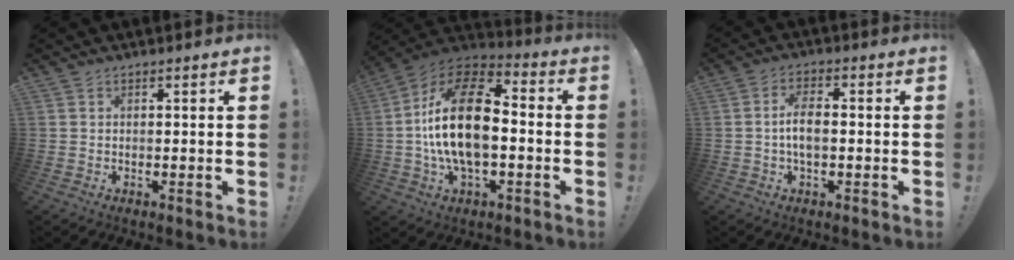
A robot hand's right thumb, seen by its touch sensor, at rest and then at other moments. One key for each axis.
{"total": 21.5, "fx": -1.0, "fy": 11.3, "fz": 18.2, "tx": -0.339, "ty": 0.019, "tz": -0.018}
{"total": 6.5, "fx": -0.6, "fy": 2.8, "fz": 5.8, "tx": -0.106, "ty": 0.002, "tz": -0.014}